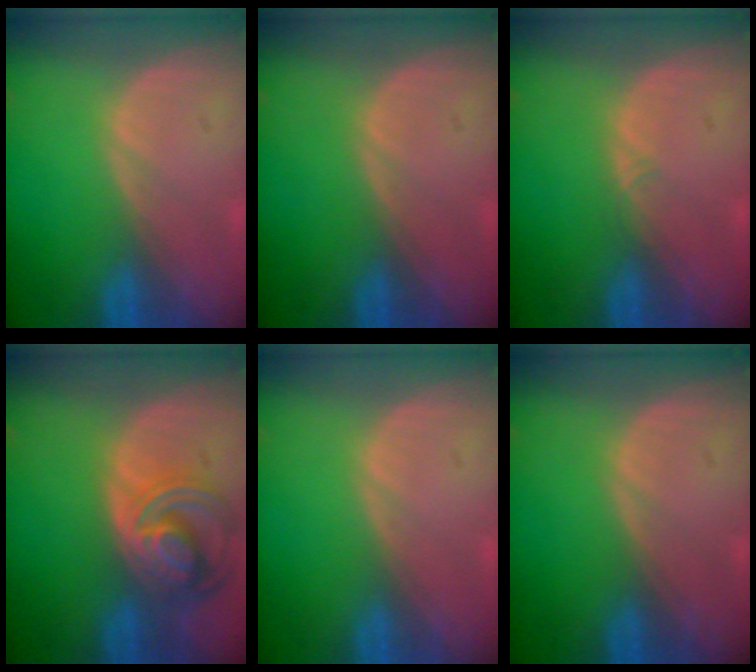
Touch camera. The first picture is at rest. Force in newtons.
{"total": 0.0}
{"total": 0.6, "press": 0.5, "slide": 0.4}
{"total": 8.2, "press": 7.1, "slide": 4.1}
{"total": 0.0}
{"total": 0.0}